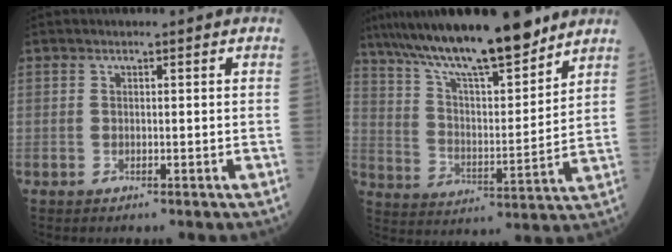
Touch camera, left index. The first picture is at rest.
{"total": 18.1, "force": [14.6, 2.6, 10.4], "torque": [-0.178, 0.010, 0.254]}